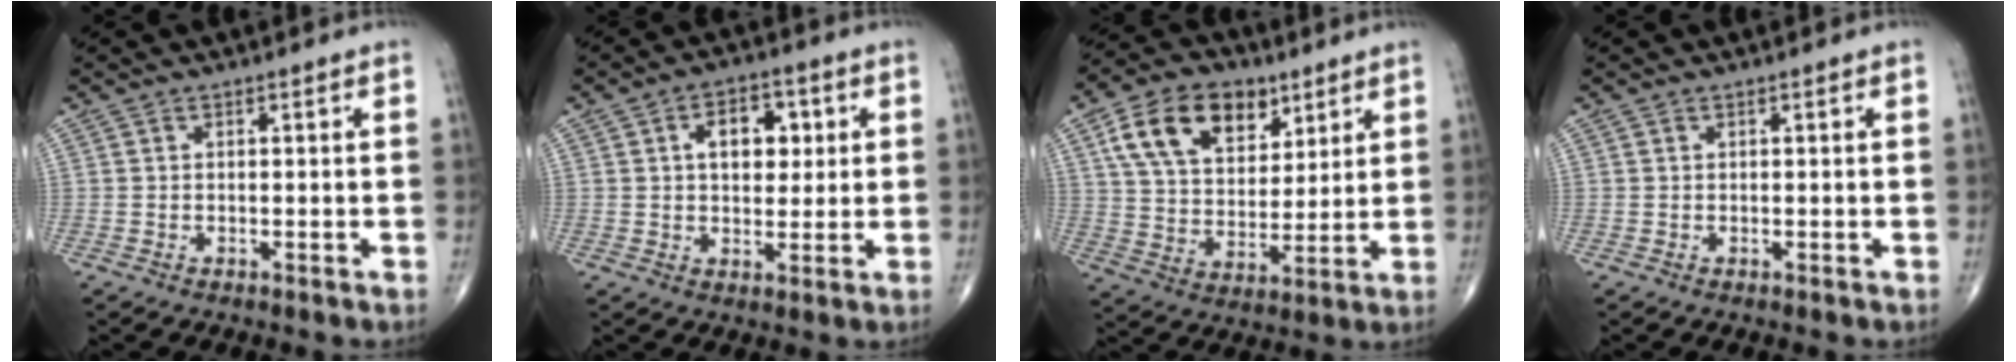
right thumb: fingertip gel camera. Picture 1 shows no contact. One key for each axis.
{"total": 8.7, "fx": 2.0, "fy": 5.6, "fz": 6.4, "tx": -0.058, "ty": 0.002, "tz": 0.029}
{"total": 16.6, "fx": 7.9, "fy": 10.7, "fz": 10.0, "tx": -0.143, "ty": -0.021, "tz": 0.144}
{"total": 0.0}